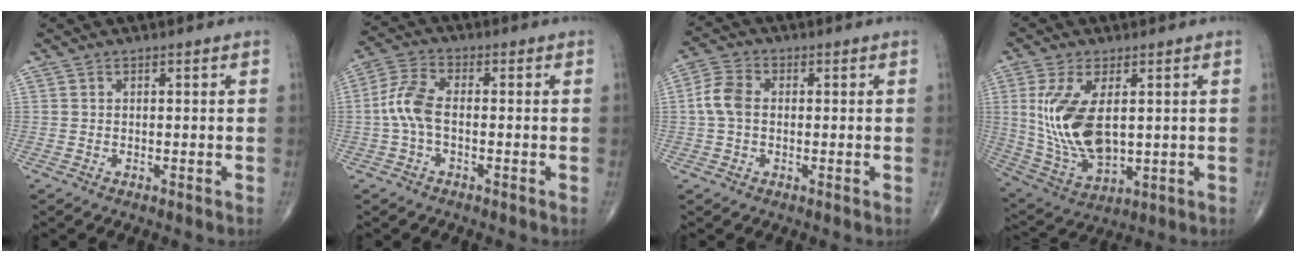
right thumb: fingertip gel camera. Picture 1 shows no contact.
{"total": 6.6, "force": [-0.8, 3.2, 5.7], "torque": [-0.133, 0.021, -0.023]}
{"total": 5.5, "force": [0.2, 3.8, 3.9], "torque": [-0.085, 0.016, -0.003]}
{"total": 14.9, "force": [2.1, 7.6, 12.7], "torque": [-0.253, -0.017, 0.057]}